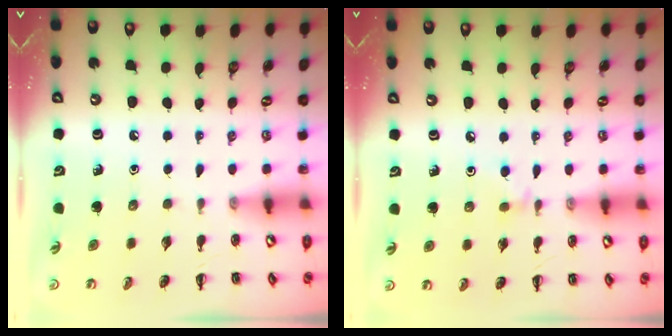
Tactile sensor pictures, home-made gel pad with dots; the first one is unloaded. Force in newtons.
{"total": 2.6, "press": 2.4, "slide": 1.0}